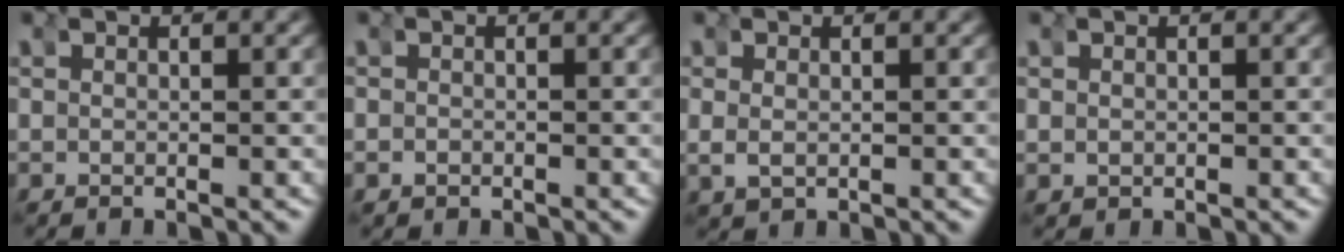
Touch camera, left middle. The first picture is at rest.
{"total": 1.1, "force": [0.7, 0.9, 0.1], "torque": [-0.006, -0.003, 0.013]}
{"total": 1.7, "force": [0.6, -1.4, -0.6], "torque": [0.010, 0.007, 0.013]}
{"total": 0.6, "force": [0.4, 0.0, -0.5], "torque": [0.013, 0.001, 0.010]}